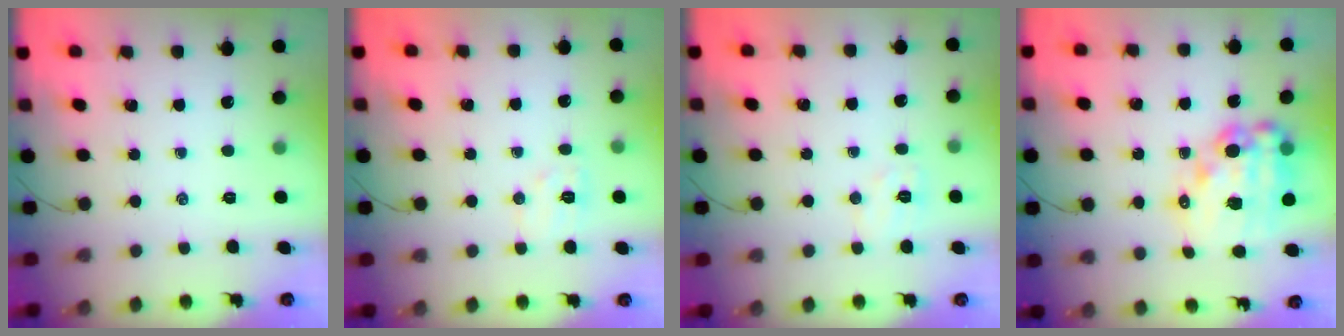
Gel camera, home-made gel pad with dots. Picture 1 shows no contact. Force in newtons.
{"total": 6.1, "press": 6.0, "slide": 1.1}
{"total": 5.2, "press": 5.1, "slide": 1.1}
{"total": 17.3, "press": 16.9, "slide": 3.6}